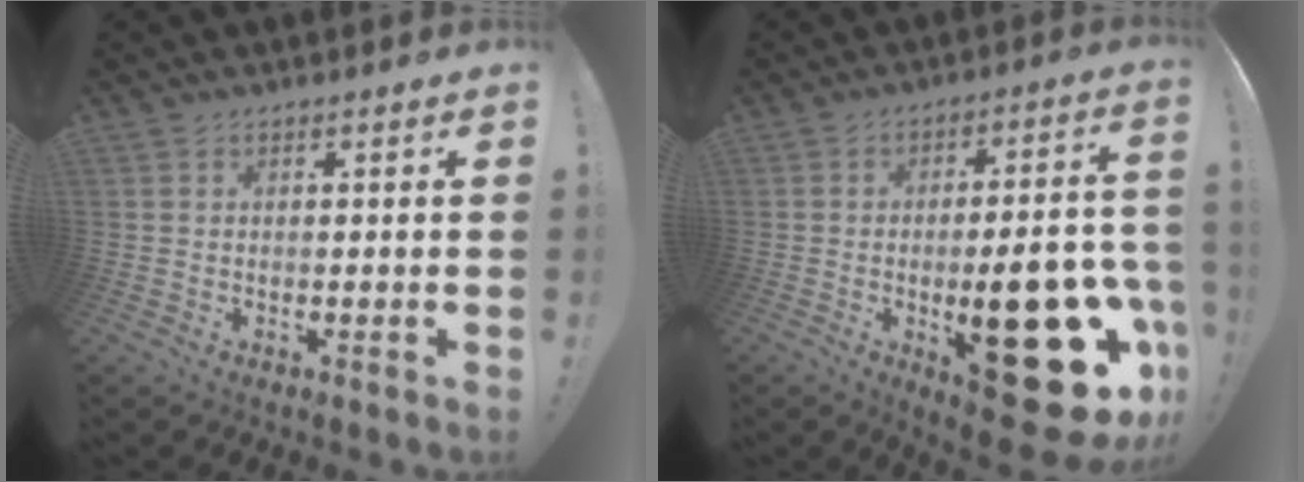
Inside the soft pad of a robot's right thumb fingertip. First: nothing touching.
{"total": 27.4, "force": [-8.0, 10.3, 24.1], "torque": [-0.311, 0.032, -0.100]}